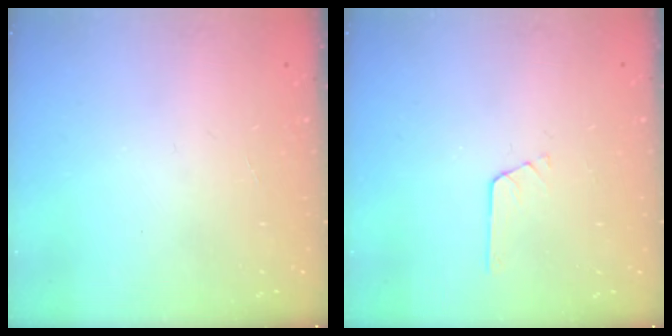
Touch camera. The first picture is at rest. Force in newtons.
{"total": 3.2, "press": 3.2, "slide": 0.3}